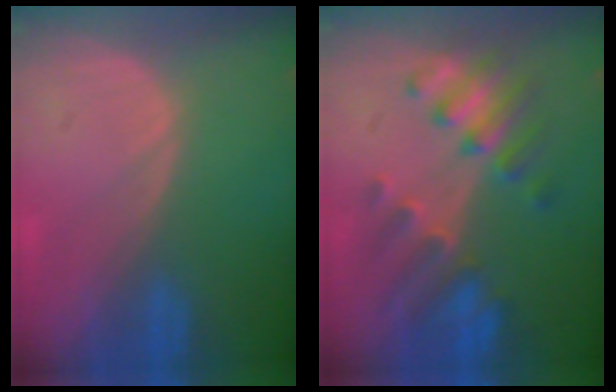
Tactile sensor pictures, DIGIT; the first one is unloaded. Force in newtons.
{"total": 7.6, "press": 7.5, "slide": 1.1}